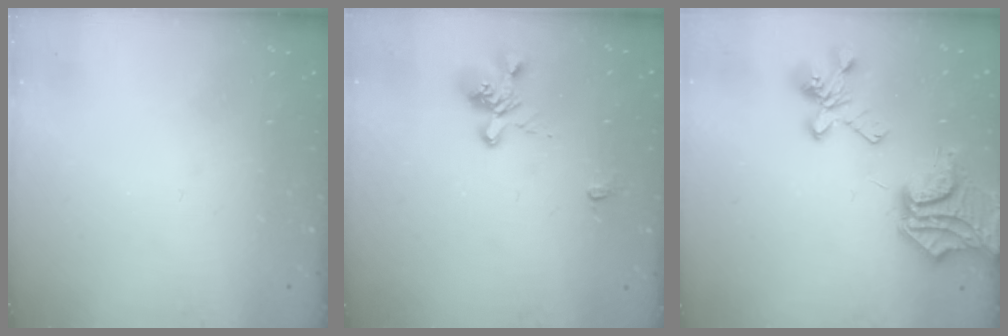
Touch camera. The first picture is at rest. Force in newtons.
{"total": 1.5, "press": 1.0, "slide": 1.2}
{"total": 12.3, "press": 11.8, "slide": 3.3}